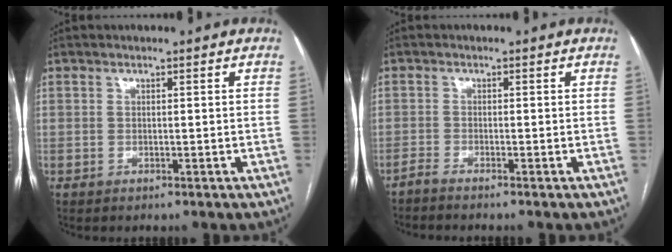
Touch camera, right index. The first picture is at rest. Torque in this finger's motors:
{"motor_torque": [-0.10, -0.11, 0.10, 0.01]}